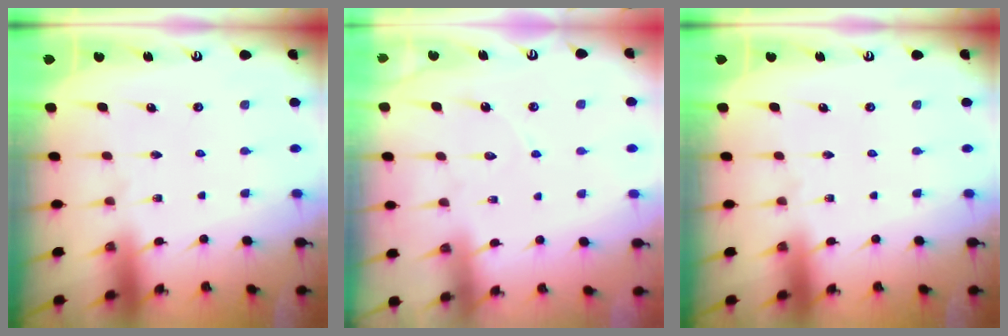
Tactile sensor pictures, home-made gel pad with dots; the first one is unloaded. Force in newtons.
{"total": 4.3, "press": 4.3, "slide": 0.4}
{"total": 0.0}